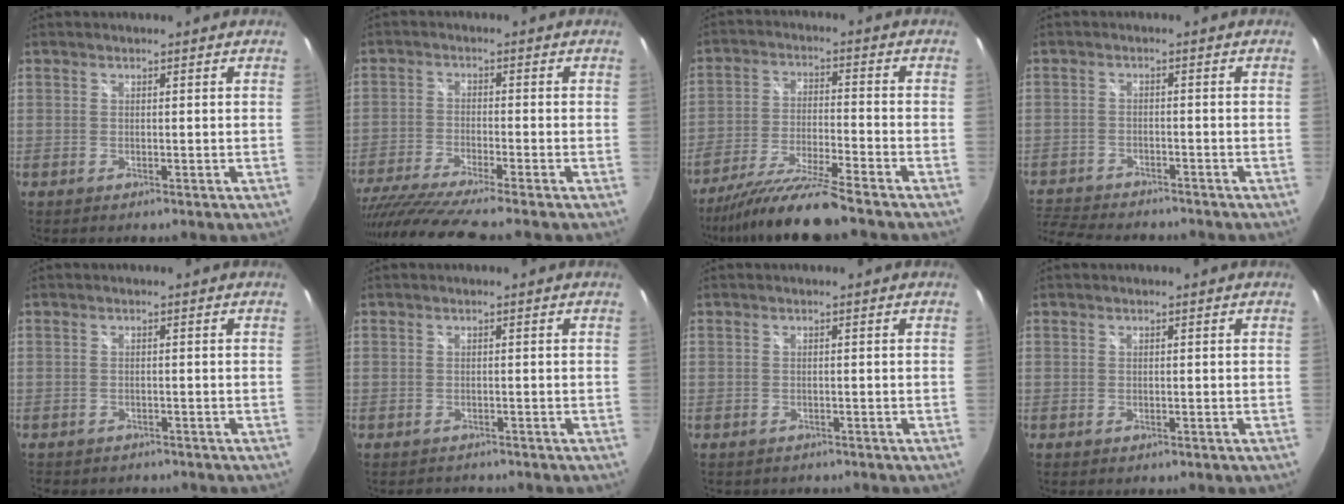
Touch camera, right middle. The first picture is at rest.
{"total": 13.1, "force": [-11.0, -0.5, 7.2], "torque": [-0.151, -0.048, -0.190]}
{"total": 12.0, "force": [-10.6, -1.0, 5.6], "torque": [-0.118, -0.018, -0.190]}
{"total": 11.1, "force": [-9.9, 3.3, 3.7], "torque": [-0.106, -0.010, -0.166]}
{"total": 3.5, "force": [-2.9, 1.7, 1.0], "torque": [-0.026, -0.014, -0.040]}
{"total": 1.9, "force": [-1.8, 0.7, 0.2], "torque": [-0.006, -0.008, -0.025]}
{"total": 1.4, "force": [-1.1, 0.8, 0.3], "torque": [-0.010, -0.005, -0.014]}
{"total": 0.0}